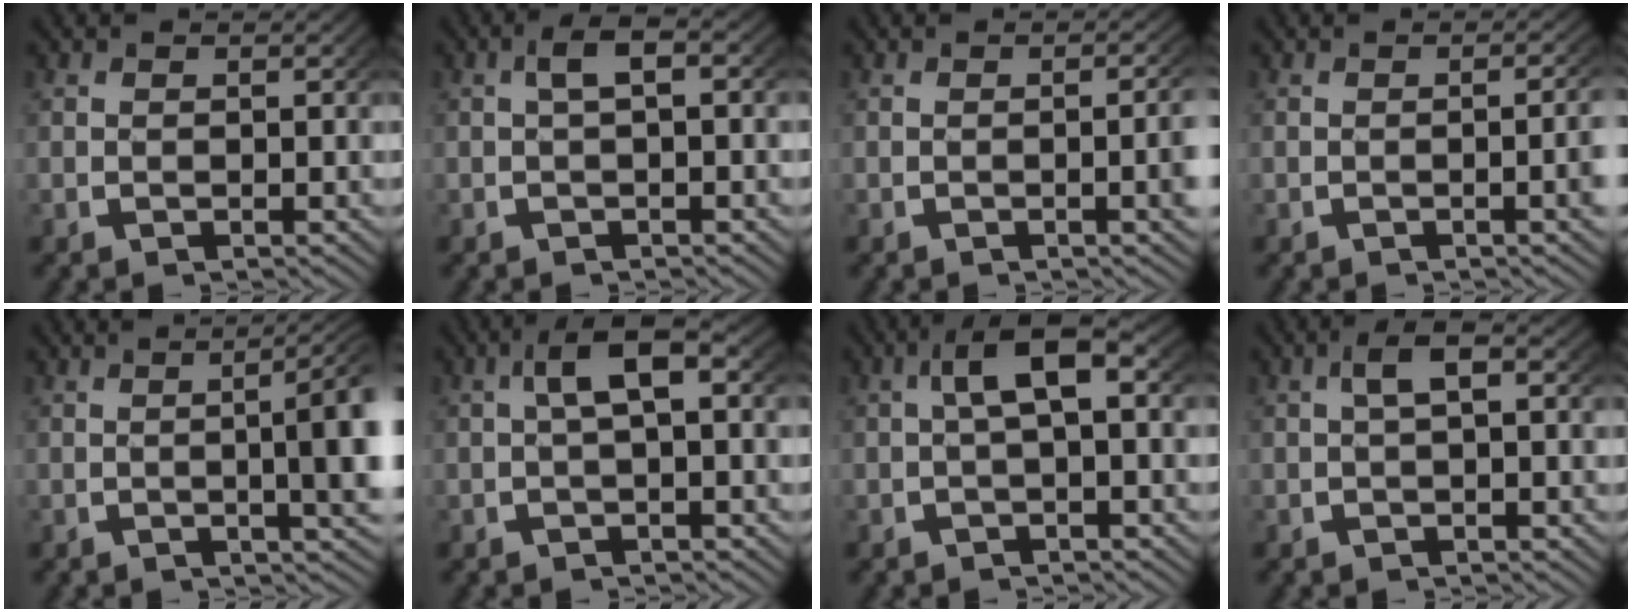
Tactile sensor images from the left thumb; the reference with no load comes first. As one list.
[{"total": 2.4, "force": [0.3, 0.8, 2.2], "torque": [-0.041, 0.006, 0.005]}, {"total": 3.0, "force": [-0.5, 0.4, 2.9], "torque": [-0.032, 0.007, -0.011]}, {"total": 2.8, "force": [-0.6, 0.3, 2.7], "torque": [-0.030, 0.008, -0.013]}, {"total": 7.2, "force": [0.4, 2.2, 6.9], "torque": [-0.087, 0.011, -0.004]}, {"total": 4.7, "force": [0.7, 2.0, 4.2], "torque": [-0.070, 0.015, 0.005]}, {"total": 5.3, "force": [0.9, 2.3, 4.7], "torque": [-0.077, 0.018, 0.005]}, {"total": 2.7, "force": [0.4, 0.9, 2.5], "torque": [-0.046, 0.007, 0.006]}]